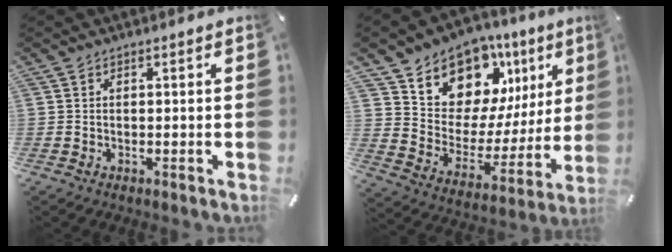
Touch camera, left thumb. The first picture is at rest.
{"total": 12.8, "force": [10.0, 7.5, 2.5], "torque": [-0.050, -0.103, 0.176]}